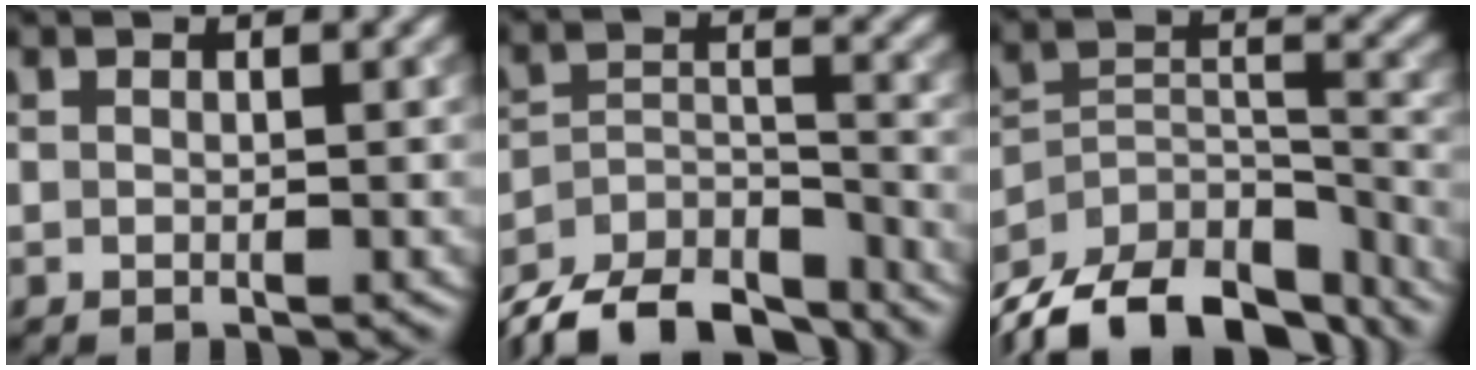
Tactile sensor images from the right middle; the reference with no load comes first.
{"total": 11.0, "force": [-9.8, 3.8, 3.3], "torque": [-0.056, -0.005, -0.150]}
{"total": 13.6, "force": [-11.5, 5.8, 4.5], "torque": [-0.080, -0.002, -0.165]}